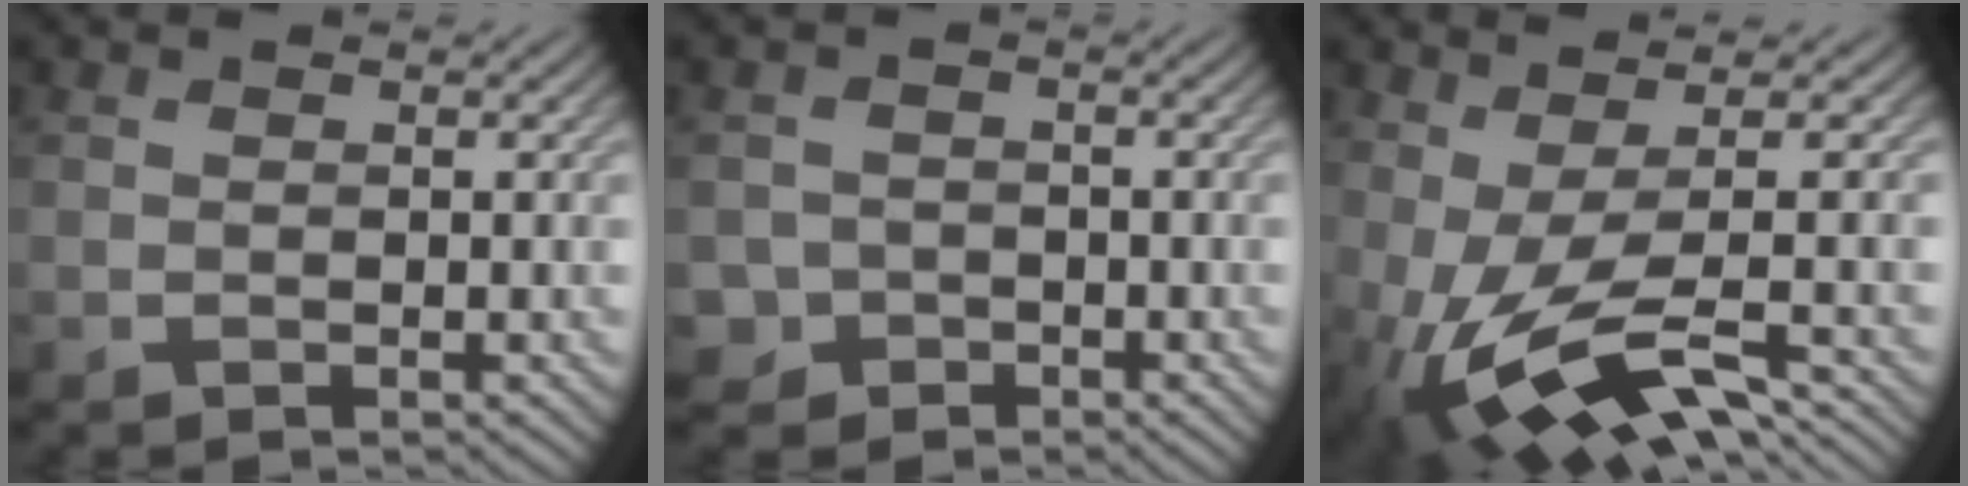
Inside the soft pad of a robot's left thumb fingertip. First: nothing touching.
{"total": 2.6, "force": [-1.4, 2.2, 0.2], "torque": [-0.001, 0.000, -0.029]}
{"total": 10.8, "force": [-2.3, 3.5, 9.9], "torque": [-0.194, -0.006, -0.032]}